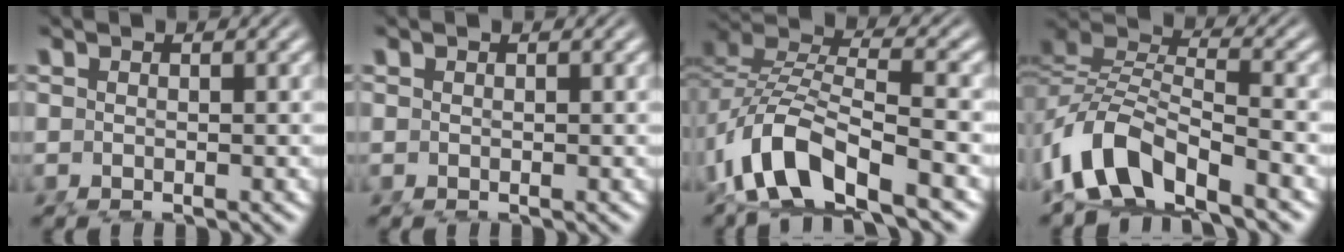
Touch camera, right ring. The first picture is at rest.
{"total": 0.0}
{"total": 7.4, "force": [-2.4, 3.8, 5.8], "torque": [-0.128, -0.013, -0.036]}
{"total": 6.5, "force": [-2.9, 4.0, 4.2], "torque": [-0.098, -0.020, -0.046]}